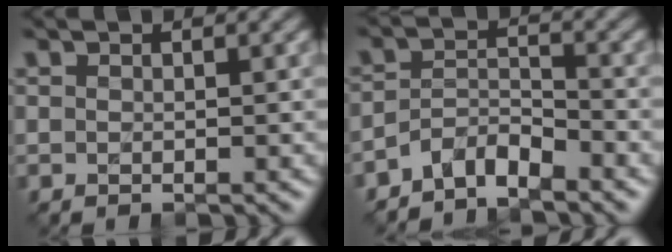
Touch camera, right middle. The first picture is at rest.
{"total": 3.4, "force": [-2.9, 1.0, 1.3], "torque": [-0.023, 0.005, -0.062]}